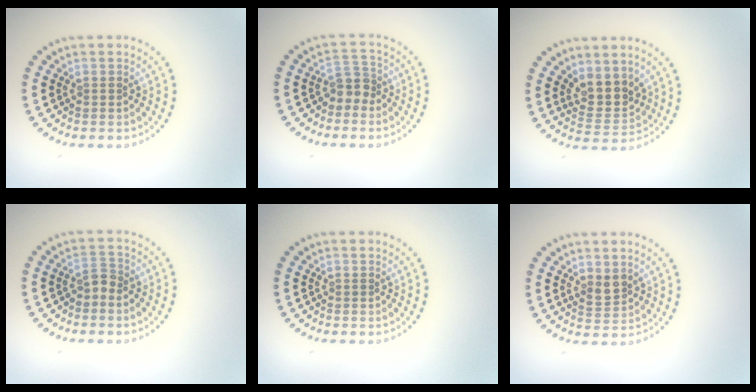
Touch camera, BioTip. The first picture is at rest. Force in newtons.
{"total": 2.2, "press": 1.6, "slide": 1.4}
{"total": 3.5, "press": 3.0, "slide": 1.9}
{"total": 1.3, "press": 1.1, "slide": 0.8}
{"total": 0.0}
{"total": 1.7, "press": 1.5, "slide": 0.9}